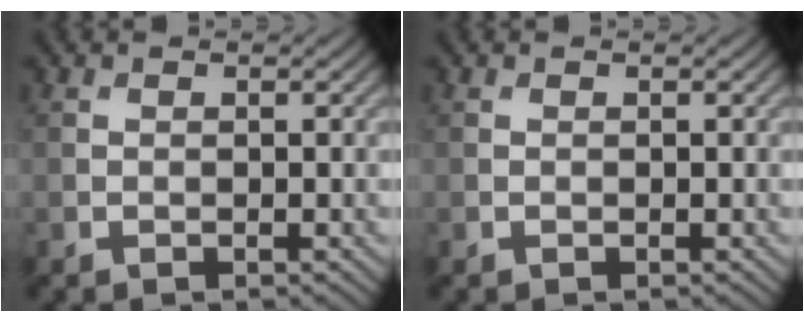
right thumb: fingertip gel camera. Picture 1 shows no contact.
{"total": 0.0}